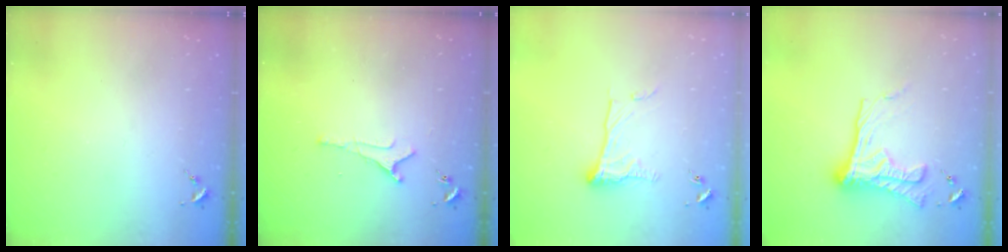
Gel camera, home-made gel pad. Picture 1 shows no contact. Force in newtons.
{"total": 3.8, "press": 3.7, "slide": 0.5}
{"total": 11.1, "press": 11.1, "slide": 0.6}
{"total": 16.4, "press": 16.3, "slide": 1.4}